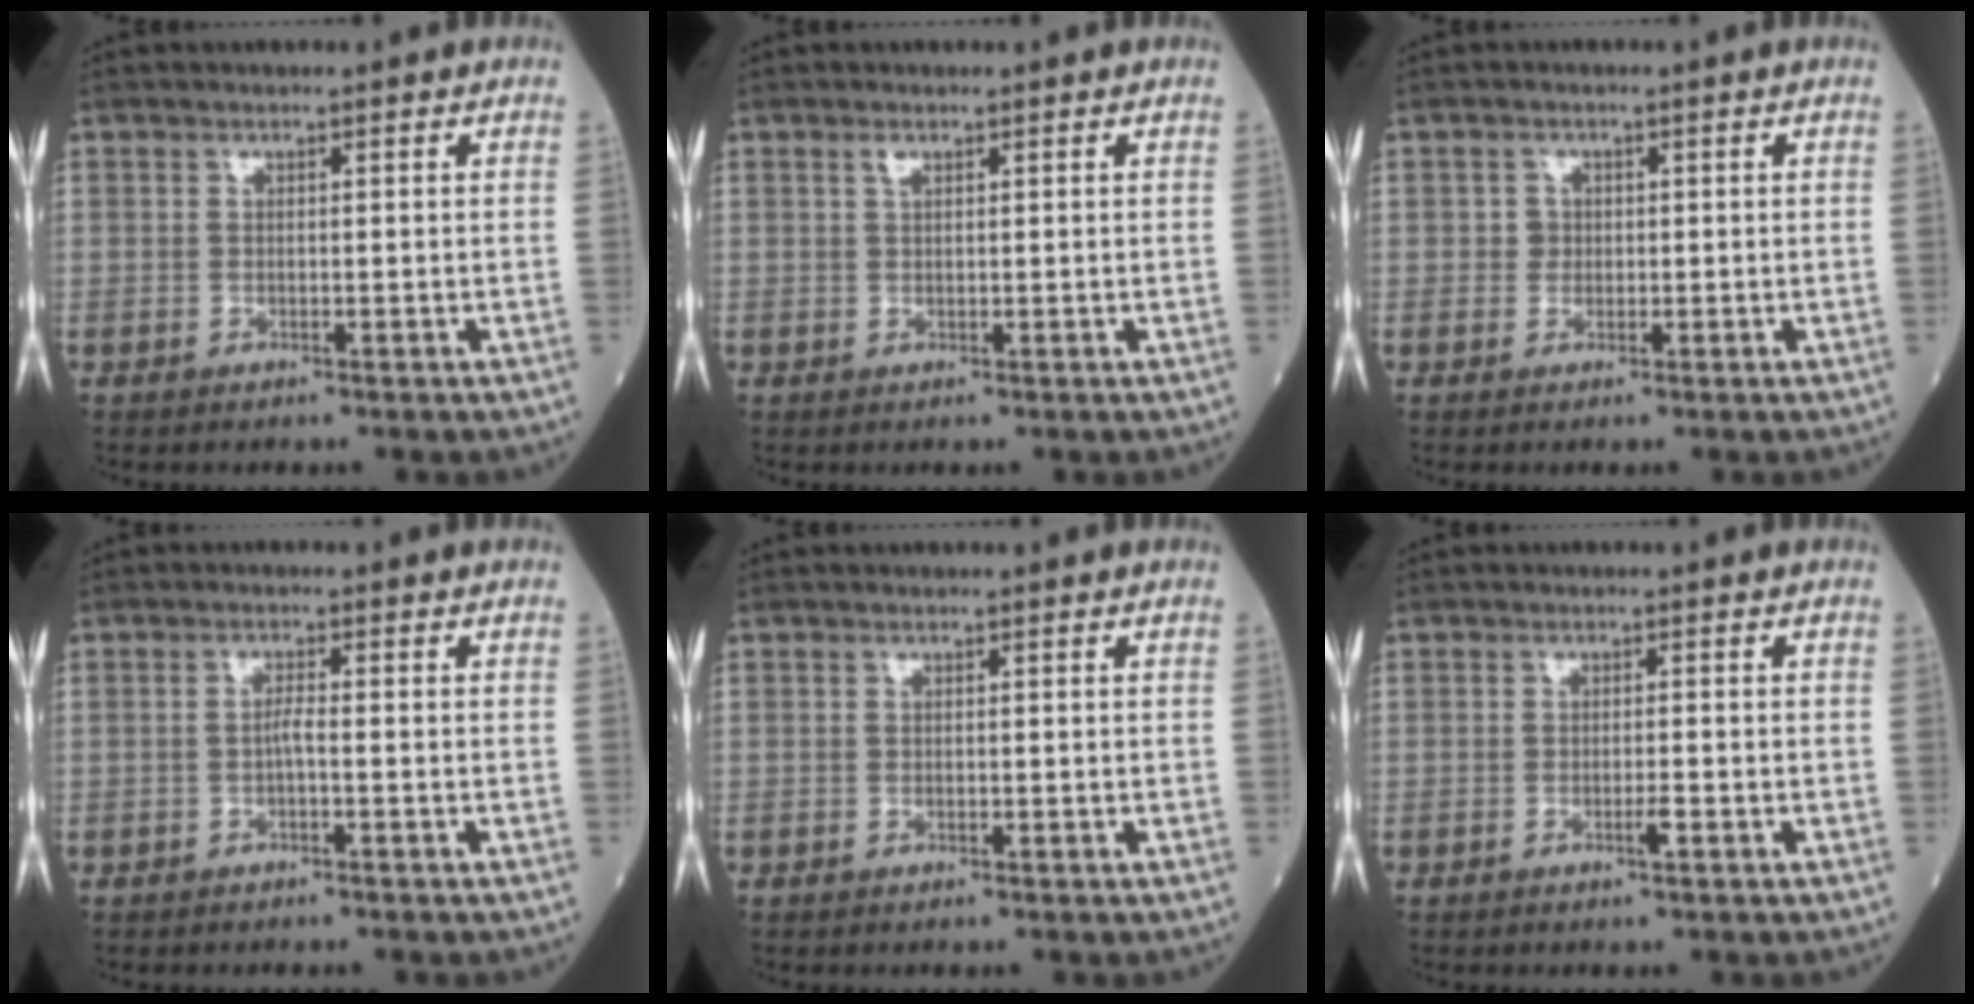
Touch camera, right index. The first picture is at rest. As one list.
[{"total": 0.9, "force": [0.6, 0.3, 0.6], "torque": [-0.015, 0.003, 0.011]}, {"total": 1.3, "force": [0.0, 1.3, 0.3], "torque": [0.000, 0.005, 0.001]}, {"total": 1.4, "force": [-0.5, 0.0, 1.3], "torque": [-0.024, 0.002, -0.011]}, {"total": 0.0}, {"total": 1.4, "force": [-0.7, 0.0, 1.2], "torque": [-0.024, -0.001, -0.013]}]